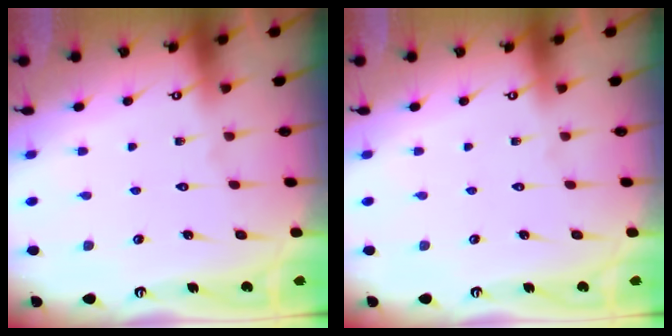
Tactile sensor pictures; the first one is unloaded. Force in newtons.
{"total": 0.0}